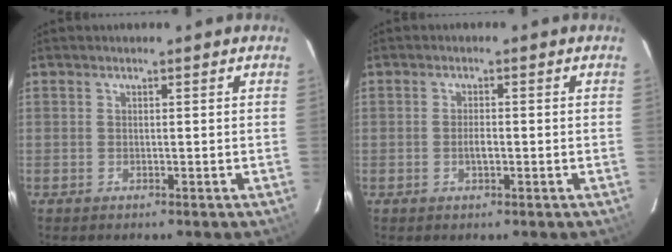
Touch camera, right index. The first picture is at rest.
{"total": 1.7, "force": [-0.5, 0.7, 1.5], "torque": [-0.029, -0.001, -0.008]}